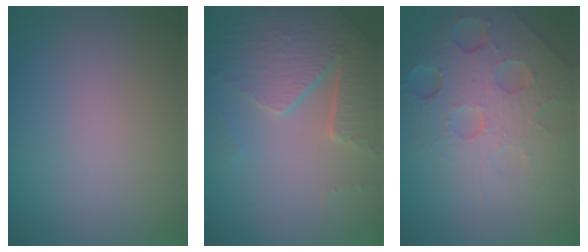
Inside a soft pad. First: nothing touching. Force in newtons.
{"total": 3.9, "press": 3.8, "slide": 0.8}
{"total": 8.1, "press": 5.4, "slide": 6.1}